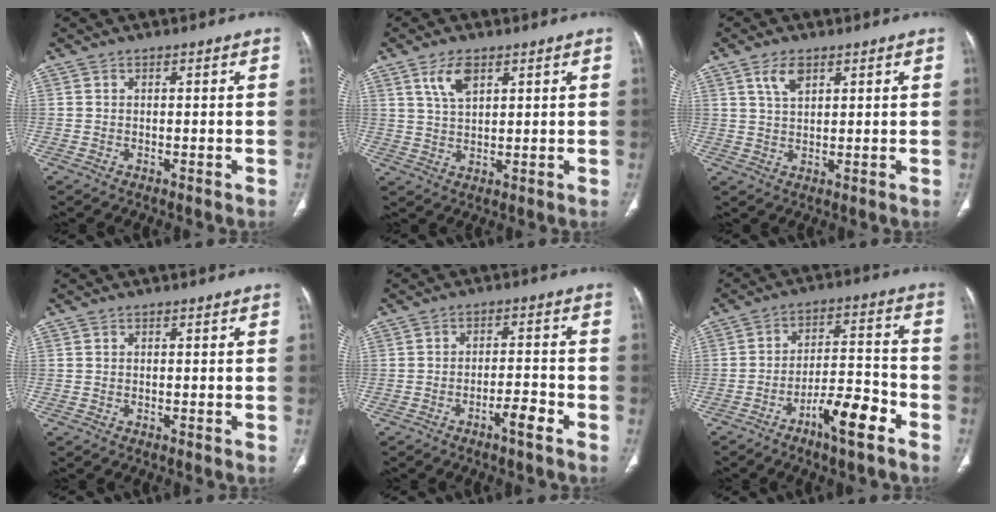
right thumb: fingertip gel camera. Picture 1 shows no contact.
{"total": 5.3, "force": [2.9, 2.5, 3.7], "torque": [-0.064, -0.012, 0.059]}
{"total": 4.1, "force": [2.3, 2.0, 2.7], "torque": [-0.045, -0.008, 0.047]}
{"total": 0.0}
{"total": 4.4, "force": [-2.8, 0.8, 3.3], "torque": [-0.059, 0.023, -0.046]}
{"total": 10.5, "force": [-6.1, 2.6, 8.1], "torque": [-0.130, 0.046, -0.100]}